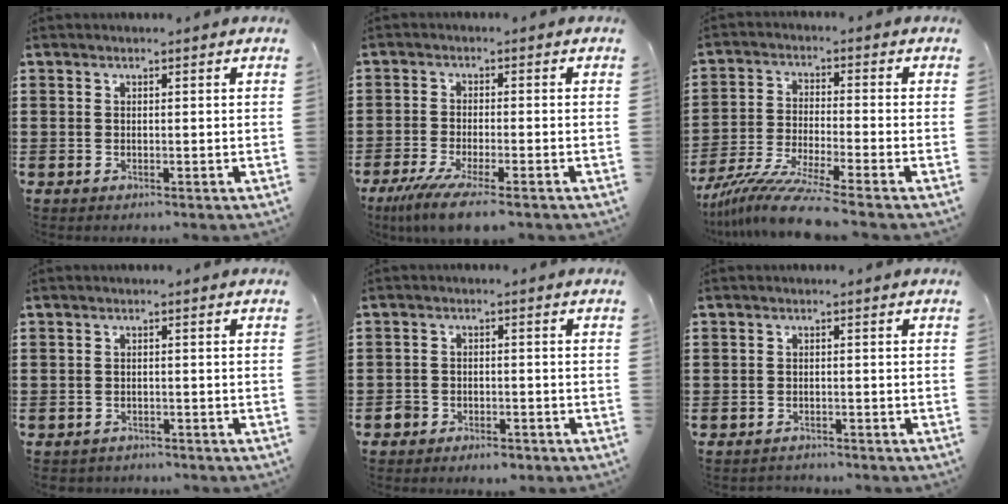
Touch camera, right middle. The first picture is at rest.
{"total": 5.4, "force": [-4.1, 0.2, 3.6], "torque": [-0.086, -0.023, -0.080]}
{"total": 8.0, "force": [-6.9, -0.3, 4.2], "torque": [-0.087, -0.012, -0.134]}
{"total": 1.1, "force": [-1.1, 0.3, -0.1], "torque": [-0.002, 0.001, -0.025]}
{"total": 2.5, "force": [-2.2, 1.0, 0.1], "torque": [-0.009, 0.003, -0.049]}
{"total": 1.2, "force": [-1.1, 0.5, -0.2], "torque": [0.001, 0.004, -0.026]}